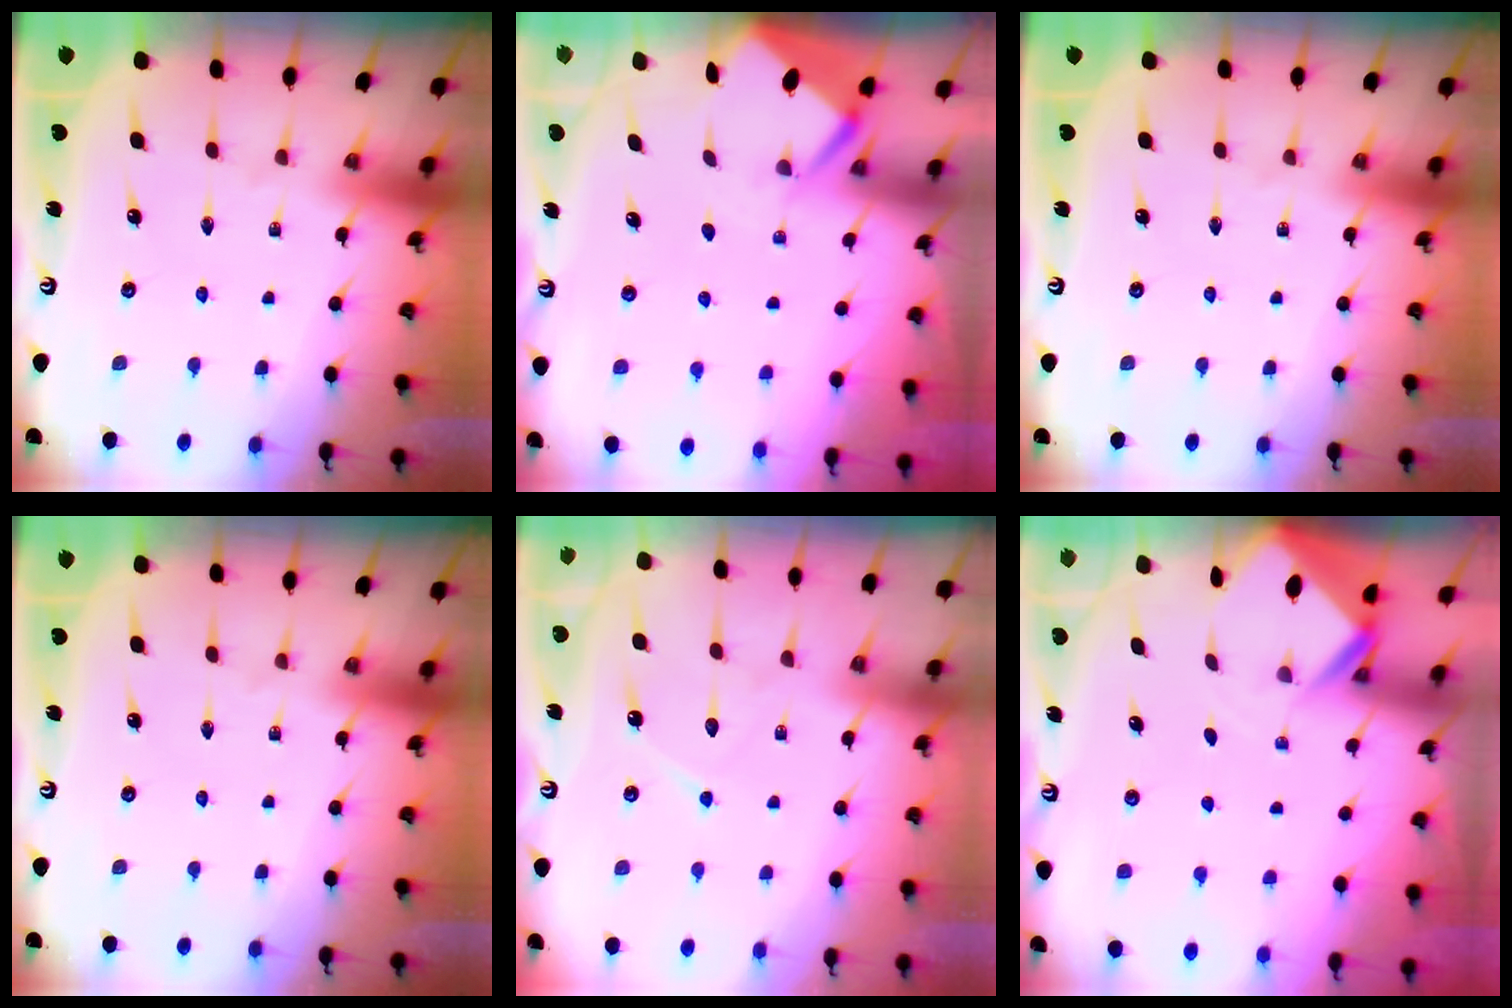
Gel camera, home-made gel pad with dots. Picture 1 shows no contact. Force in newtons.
{"total": 2.8, "press": 2.8, "slide": 0.4}
{"total": 0.0}
{"total": 0.0}
{"total": 6.6, "press": 6.5, "slide": 0.7}
{"total": 2.7, "press": 2.7, "slide": 0.2}